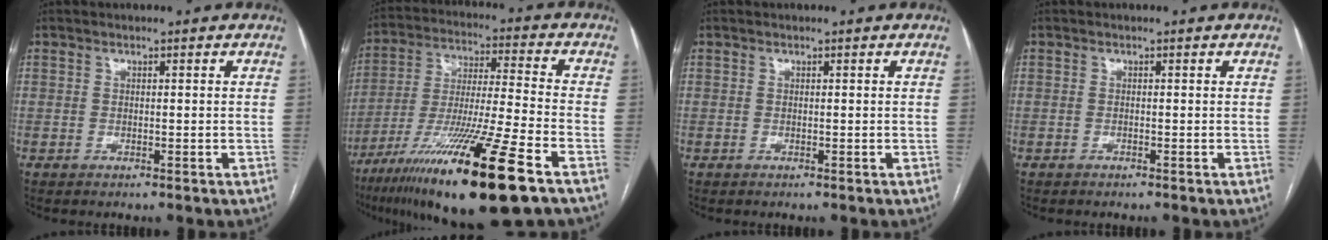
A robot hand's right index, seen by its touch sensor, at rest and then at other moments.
{"total": 22.0, "force": [-13.0, 0.3, 17.8], "torque": [-0.309, -0.051, -0.228]}
{"total": 0.0}
{"total": 0.0}